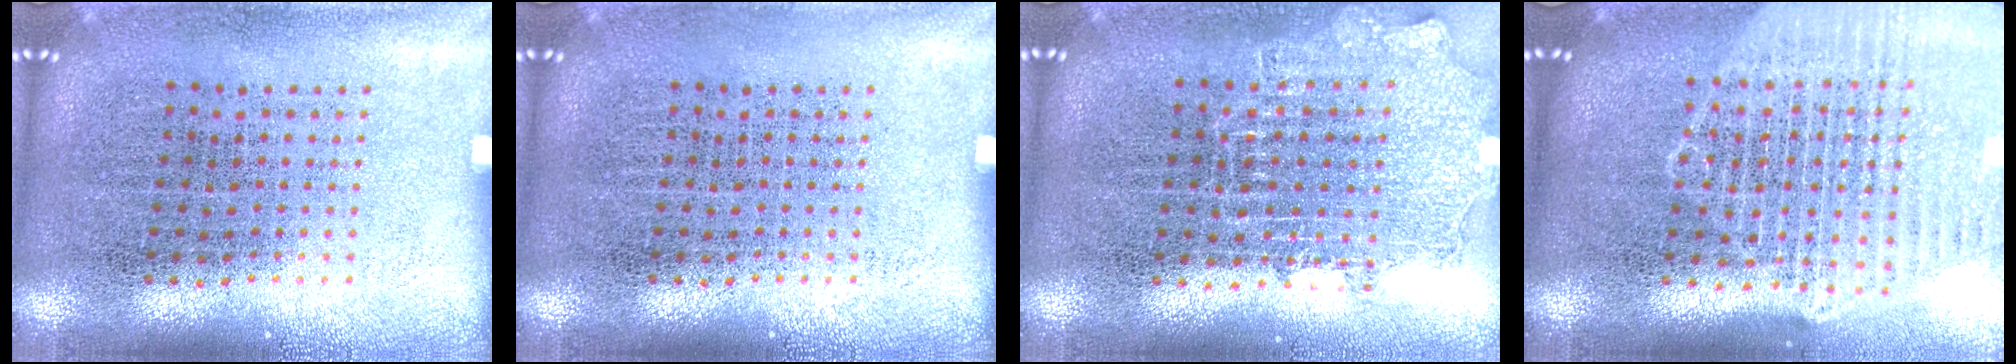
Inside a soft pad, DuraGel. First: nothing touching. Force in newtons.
{"total": 0.0}
{"total": 1.2, "press": 1.2, "slide": 0.3}
{"total": 2.2, "press": 2.0, "slide": 1.0}